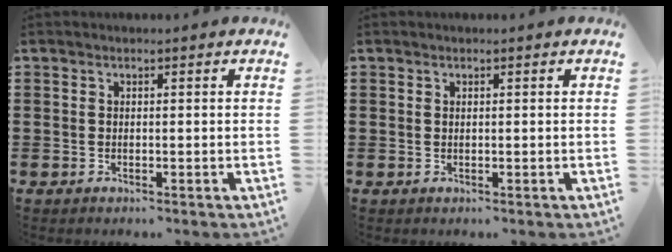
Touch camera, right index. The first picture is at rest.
{"total": 0.0}